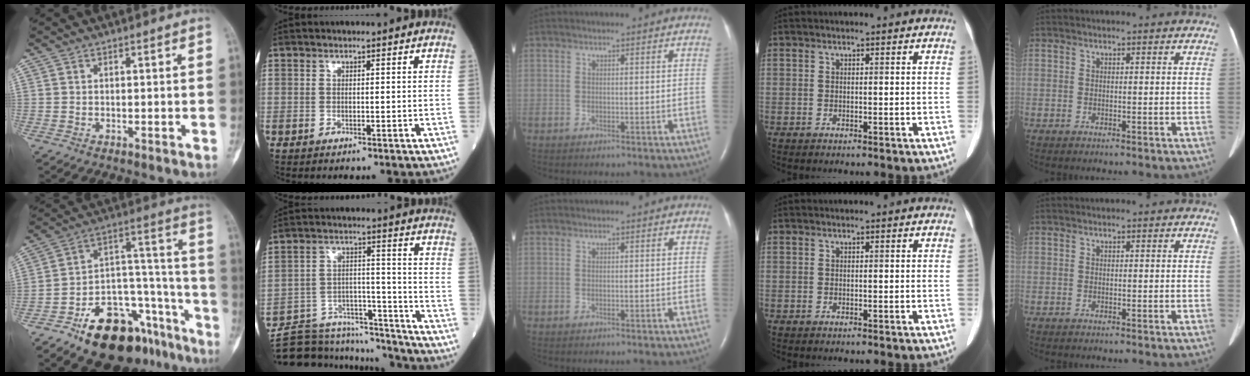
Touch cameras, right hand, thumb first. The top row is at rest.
{"thumb": {"total": 23.2, "force": [-14.1, 12.1, 13.9], "torque": [-0.149, 0.111, -0.215]}, "index": {"total": 15.8, "force": [-15.0, 4.1, 2.7], "torque": [-0.045, 0.041, -0.228]}}